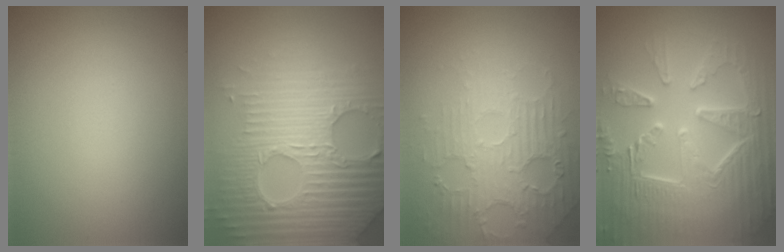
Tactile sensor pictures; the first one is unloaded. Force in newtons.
{"total": 7.2, "press": 7.0, "slide": 1.7}
{"total": 4.1, "press": 3.7, "slide": 1.8}
{"total": 10.0, "press": 6.7, "slide": 7.5}